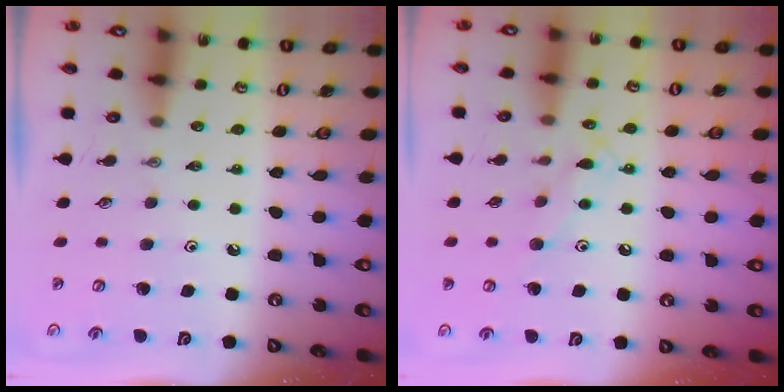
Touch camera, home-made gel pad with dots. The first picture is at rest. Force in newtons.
{"total": 9.4, "press": 9.3, "slide": 0.7}